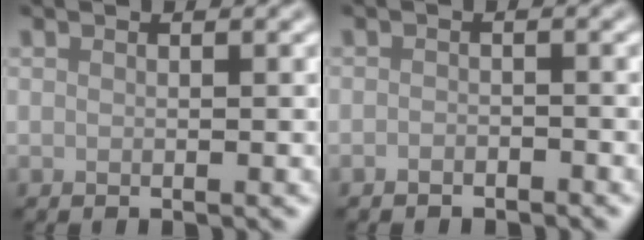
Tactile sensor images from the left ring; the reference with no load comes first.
{"total": 0.9, "force": [-0.7, 0.4, 0.3], "torque": [-0.003, -0.002, -0.014]}